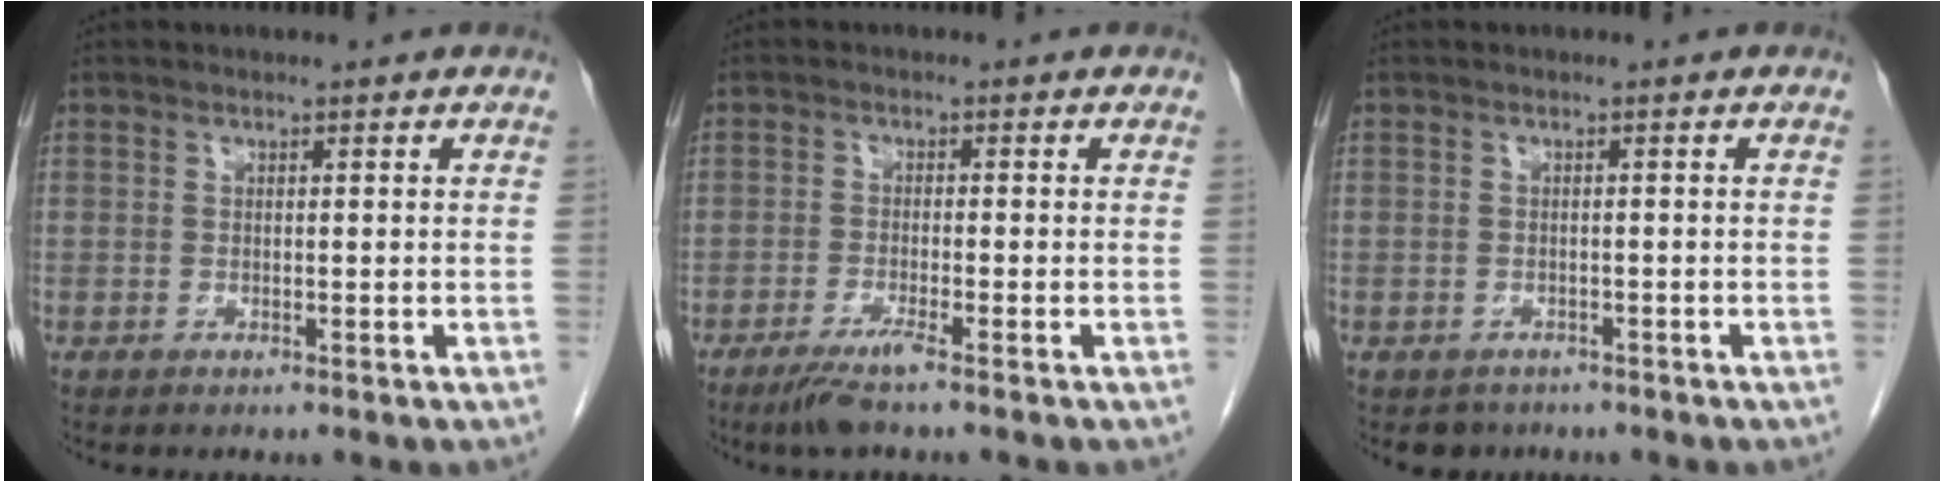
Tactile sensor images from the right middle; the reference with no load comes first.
{"total": 3.8, "force": [-2.7, -0.6, 2.6], "torque": [-0.056, -0.011, -0.055]}
{"total": 2.2, "force": [-1.8, 1.3, 0.0], "torque": [-0.009, 0.001, -0.026]}